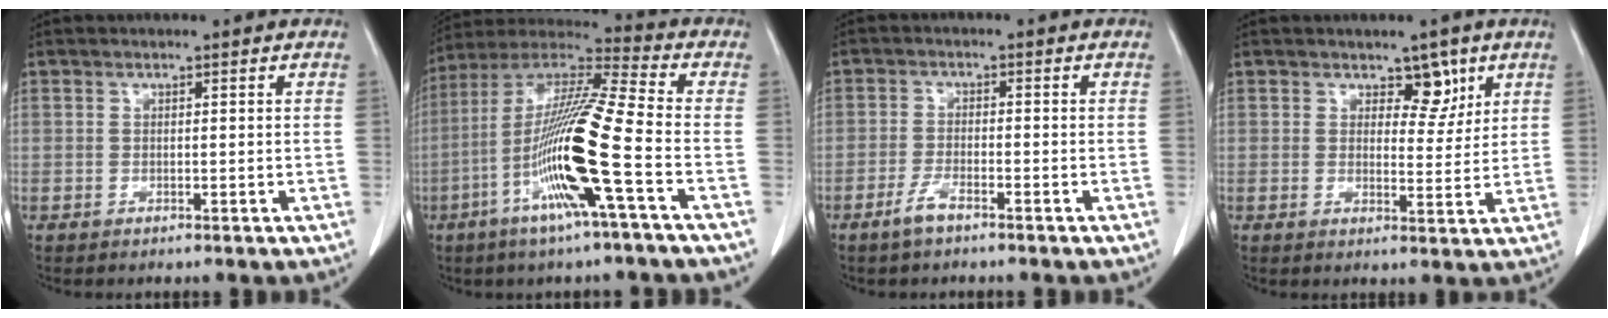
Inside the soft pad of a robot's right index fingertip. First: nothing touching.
{"total": 17.3, "force": [-5.6, -0.7, 16.3], "torque": [-0.326, -0.009, -0.117]}
{"total": 3.0, "force": [-2.2, 0.5, 2.0], "torque": [-0.043, -0.002, -0.043]}
{"total": 4.1, "force": [2.6, 2.3, 2.3], "torque": [-0.018, -0.004, 0.037]}